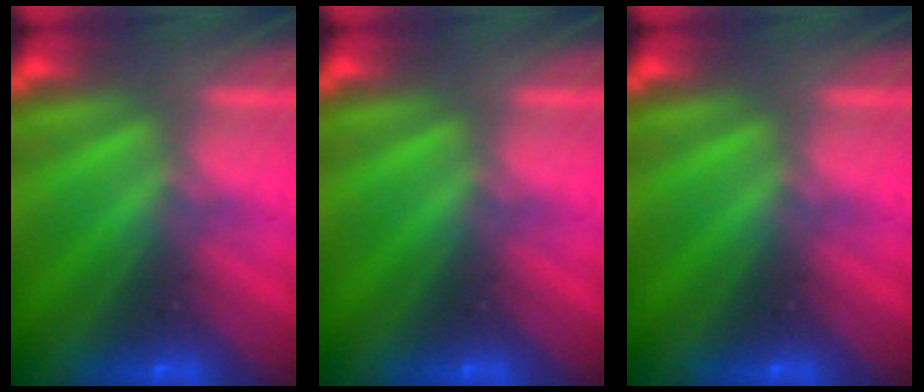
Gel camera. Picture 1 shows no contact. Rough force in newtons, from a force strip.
{"total": 0.0}
{"total": 0.0}